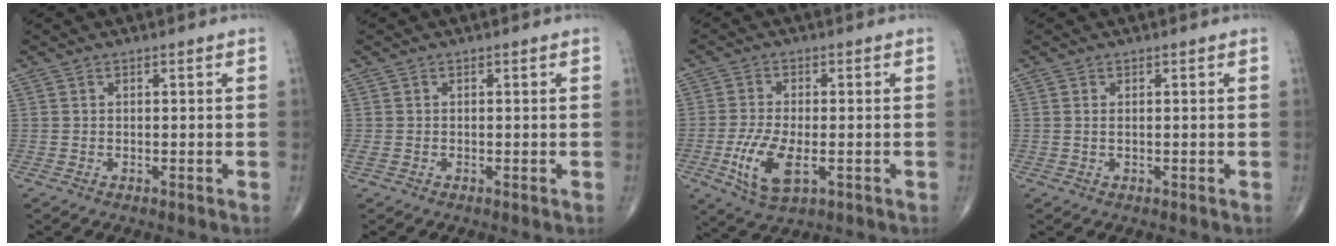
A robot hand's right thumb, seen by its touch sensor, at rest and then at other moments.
{"total": 1.1, "force": [-0.2, 0.6, 1.0], "torque": [-0.032, -0.005, -0.006]}
{"total": 9.1, "force": [-2.6, 4.0, 7.7], "torque": [-0.161, -0.007, -0.043]}
{"total": 0.5, "force": [0.1, 0.2, 0.5], "torque": [-0.014, -0.001, 0.003]}